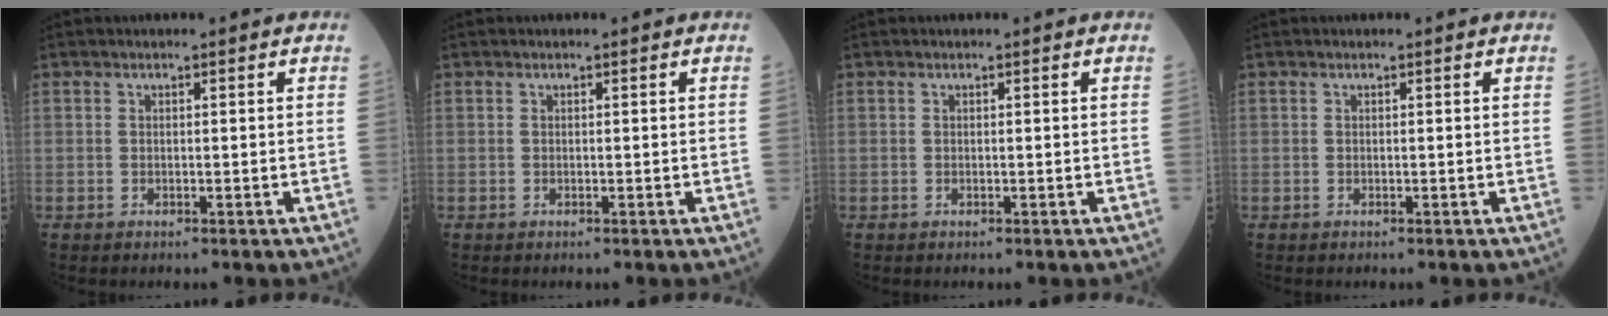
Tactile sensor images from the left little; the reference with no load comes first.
{"total": 0.0}
{"total": 0.0}
{"total": 0.0}